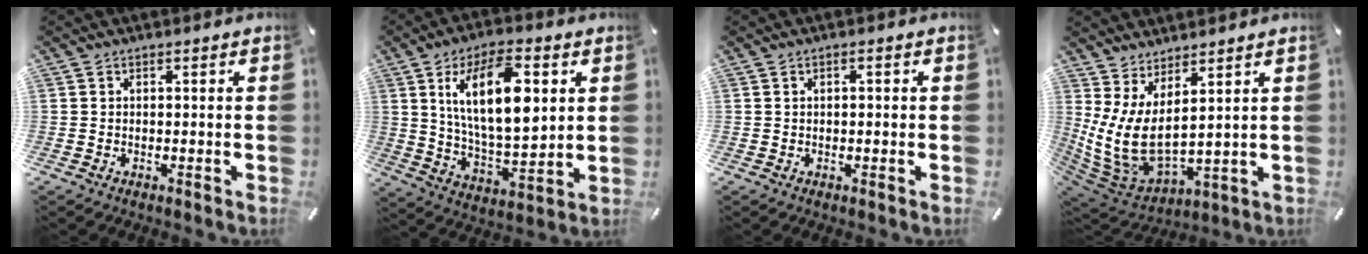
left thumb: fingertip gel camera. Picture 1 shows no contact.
{"total": 18.1, "force": [6.4, 8.6, 14.6], "torque": [-0.265, -0.013, 0.099]}
{"total": 1.0, "force": [-0.1, 0.5, 0.9], "torque": [-0.015, 0.002, -0.002]}
{"total": 9.4, "force": [2.8, 5.0, 7.4], "torque": [-0.184, -0.052, 0.062]}